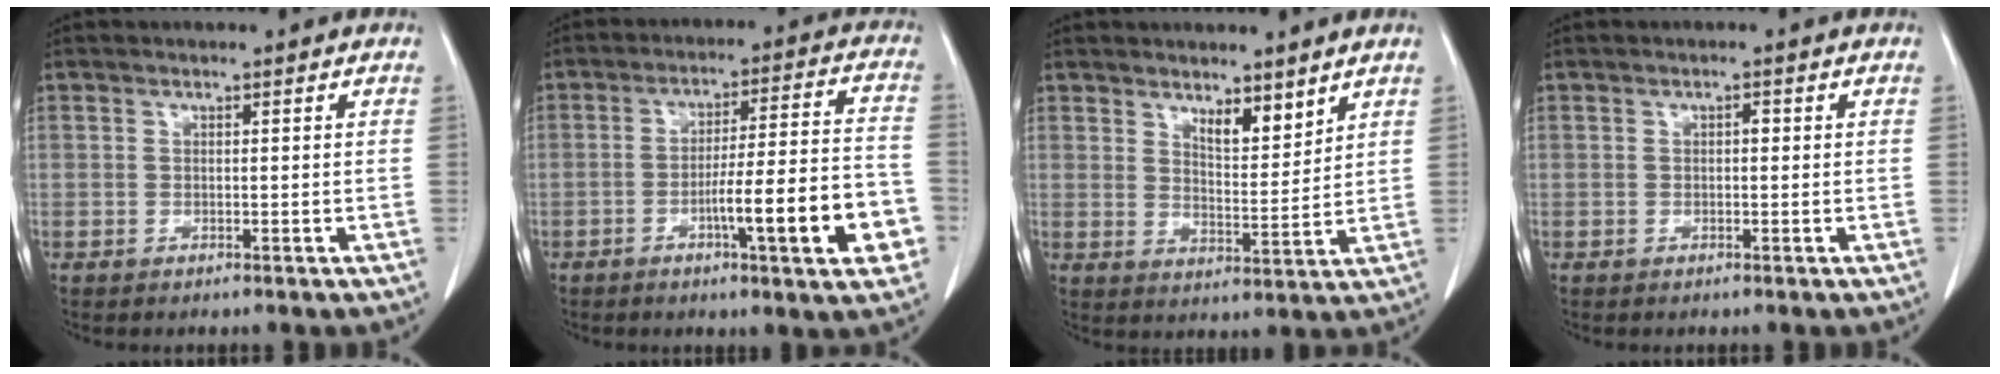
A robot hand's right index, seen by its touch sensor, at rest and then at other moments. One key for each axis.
{"total": 14.4, "fx": -5.2, "fy": 1.4, "fz": 13.4, "tx": -0.188, "ty": 0.013, "tz": -0.071}
{"total": 5.1, "fx": 3.9, "fy": 1.4, "fz": 3.0, "tx": -0.053, "ty": -0.014, "tz": 0.069}
{"total": 0.7, "fx": 0.0, "fy": 0.4, "fz": 0.6, "tx": -0.008, "ty": 0.003, "tz": -0.001}